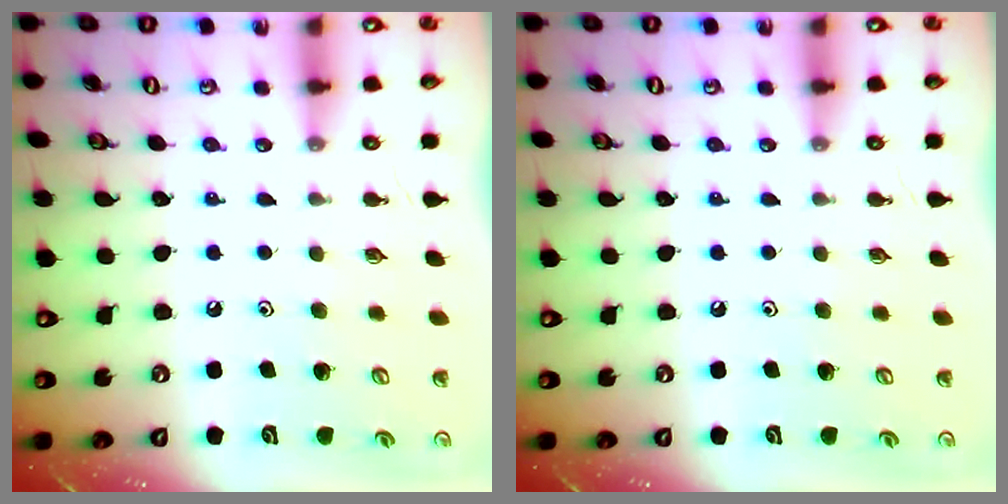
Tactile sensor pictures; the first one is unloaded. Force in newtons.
{"total": 0.0}